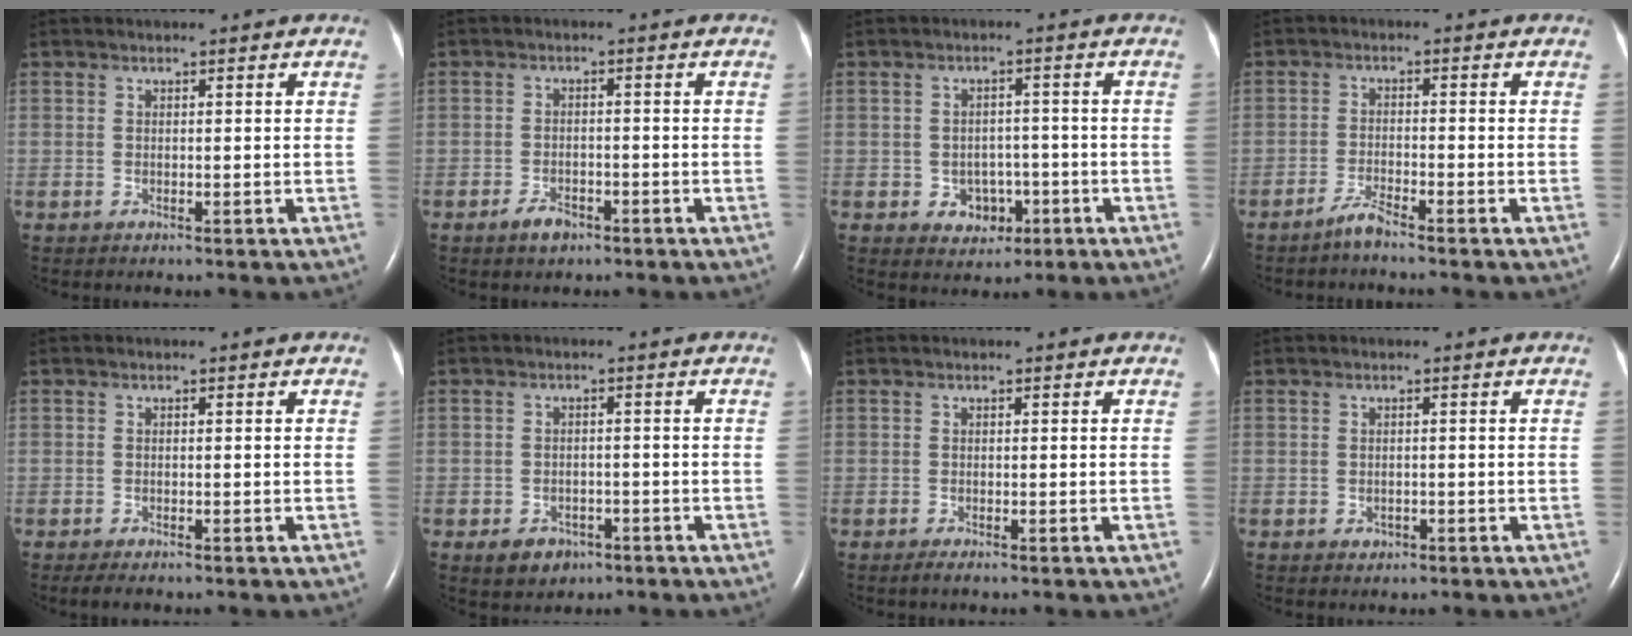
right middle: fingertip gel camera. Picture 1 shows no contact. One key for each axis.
{"total": 2.9, "fx": -2.0, "fy": 1.5, "fz": 1.5, "tx": -0.033, "ty": 0.001, "tz": -0.029}
{"total": 4.4, "fx": -1.6, "fy": 3.6, "fz": 2.0, "tx": -0.023, "ty": 0.012, "tz": -0.013}
{"total": 2.6, "fx": -2.3, "fy": -0.3, "fz": 1.1, "tx": -0.031, "ty": -0.006, "tz": -0.047}
{"total": 1.8, "fx": -1.4, "fy": 0.5, "fz": 1.1, "tx": -0.023, "ty": -0.006, "tz": -0.018}
{"total": 3.9, "fx": -2.2, "fy": 2.8, "fz": 1.5, "tx": -0.024, "ty": 0.004, "tz": -0.022}
{"total": 0.8, "fx": -0.6, "fy": -0.1, "fz": 0.5, "tx": -0.014, "ty": -0.003, "tz": -0.011}
{"total": 1.0, "fx": -0.5, "fy": 0.8, "fz": 0.4, "tx": -0.006, "ty": 0.002, "tz": -0.004}